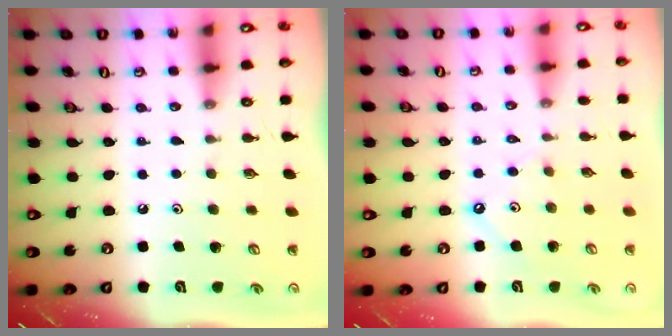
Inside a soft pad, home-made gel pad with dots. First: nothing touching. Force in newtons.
{"total": 2.1, "press": 2.1, "slide": 0.4}